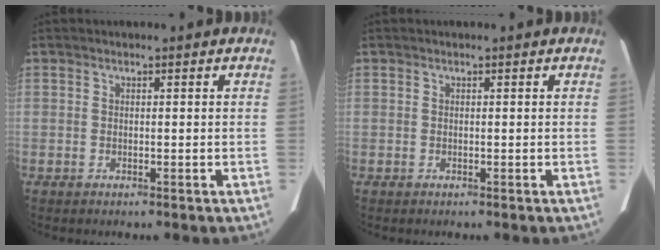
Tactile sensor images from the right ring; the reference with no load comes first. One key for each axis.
{"total": 0.0}